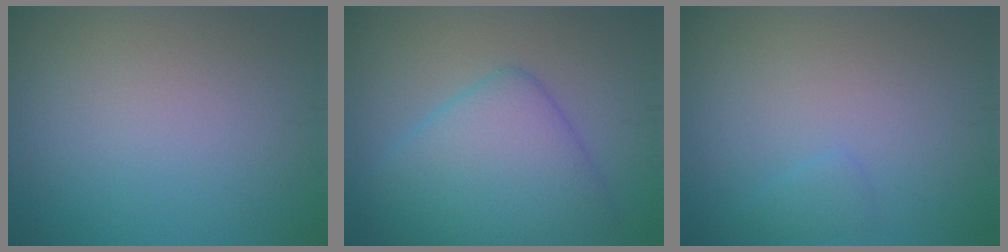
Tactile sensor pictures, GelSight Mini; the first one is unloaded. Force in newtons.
{"total": 7.0, "press": 7.0, "slide": 0.4}
{"total": 0.9, "press": 0.9, "slide": 0.0}